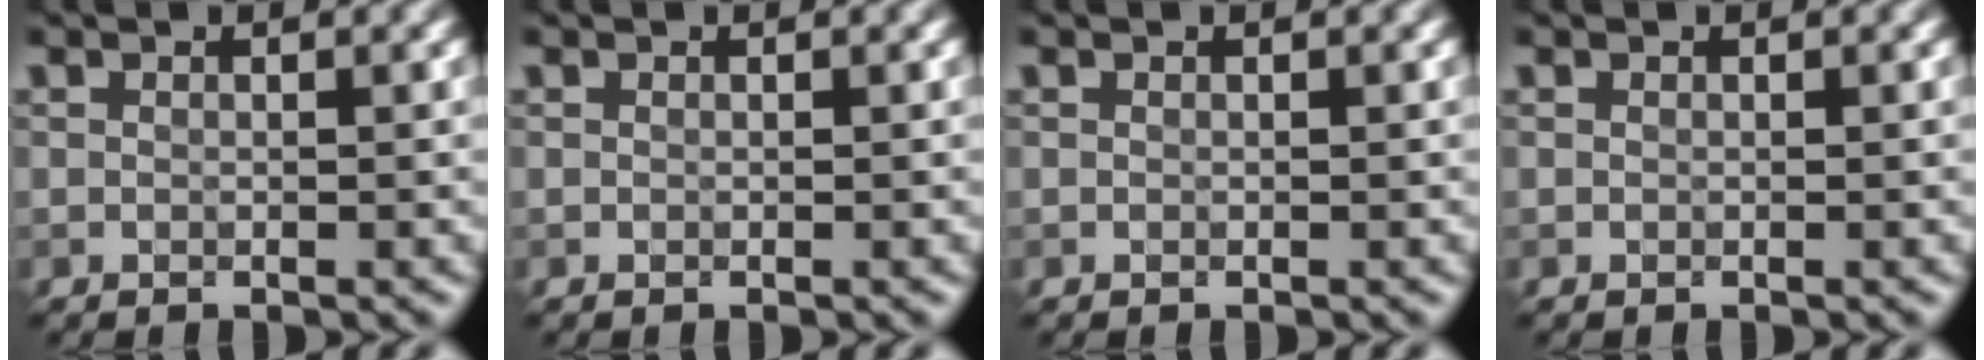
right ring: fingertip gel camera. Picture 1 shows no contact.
{"total": 0.0}
{"total": 0.0}
{"total": 0.0}